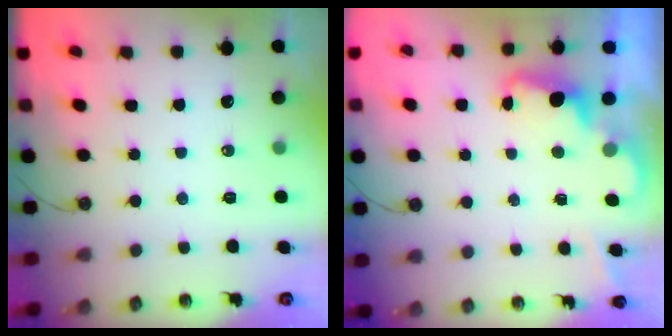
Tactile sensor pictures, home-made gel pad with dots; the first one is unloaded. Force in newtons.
{"total": 2.5, "press": 2.4, "slide": 0.5}